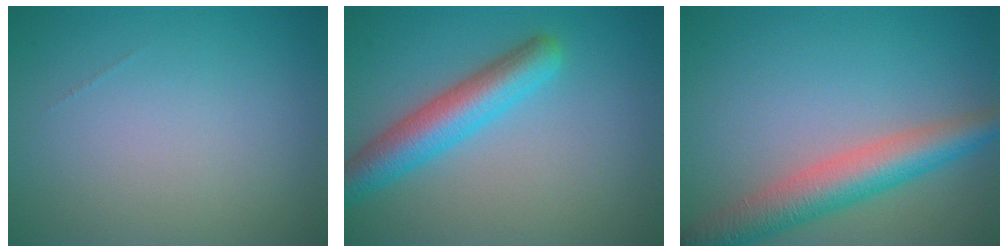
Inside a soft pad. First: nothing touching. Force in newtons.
{"total": 5.1, "press": 5.1, "slide": 0.2}
{"total": 5.8, "press": 5.8, "slide": 0.2}